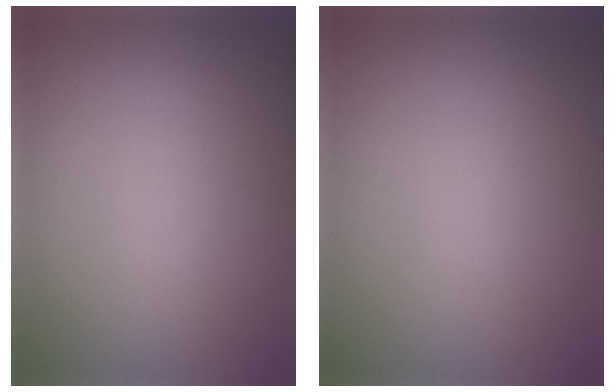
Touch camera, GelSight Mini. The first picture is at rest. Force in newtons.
{"total": 0.0}